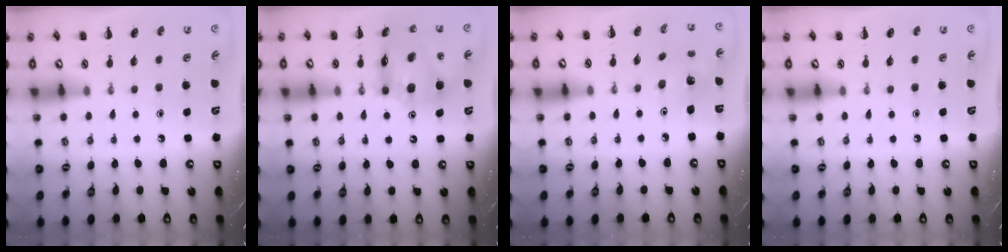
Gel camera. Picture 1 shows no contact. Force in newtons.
{"total": 13.6, "press": 13.0, "slide": 4.2}
{"total": 2.1, "press": 2.0, "slide": 0.7}
{"total": 0.0}